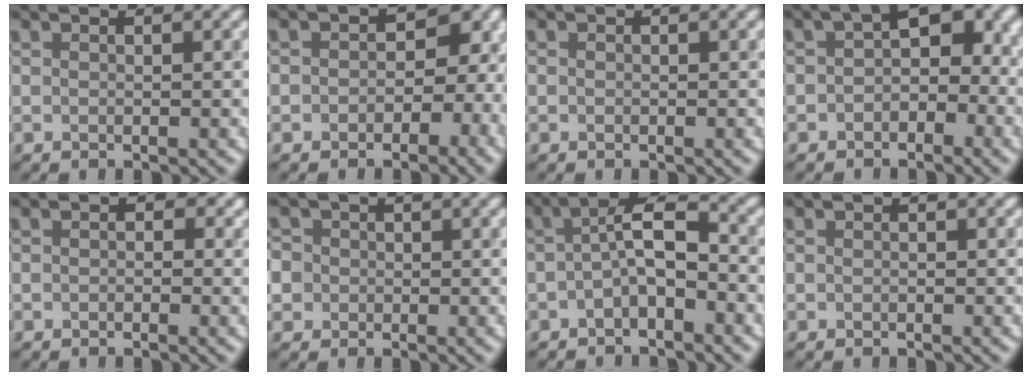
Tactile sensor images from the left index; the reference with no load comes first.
{"total": 5.0, "force": [-0.5, 3.9, 3.1], "torque": [0.021, 0.013, -0.031]}
{"total": 0.0}
{"total": 4.8, "force": [-0.6, 3.1, 3.7], "torque": [-0.033, 0.016, -0.023]}
{"total": 1.3, "force": [0.0, 1.1, 0.8], "torque": [-0.008, -0.004, -0.005]}
{"total": 5.3, "force": [0.6, 4.9, 1.9], "torque": [-0.040, 0.033, -0.022]}
{"total": 3.7, "force": [-0.9, 1.3, 3.4], "torque": [-0.062, 0.015, -0.024]}
{"total": 0.0}